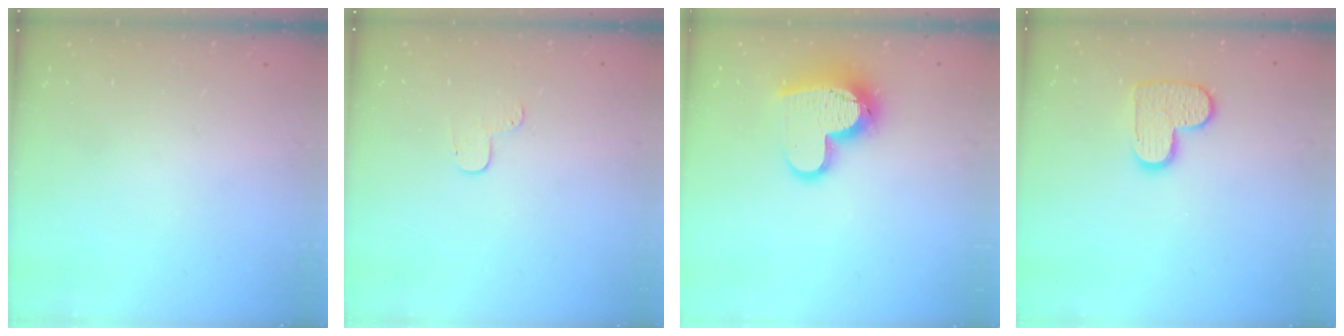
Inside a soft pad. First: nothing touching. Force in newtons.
{"total": 4.1, "press": 4.1, "slide": 0.4}
{"total": 15.0, "press": 15.0, "slide": 1.0}
{"total": 10.4, "press": 10.4, "slide": 0.6}